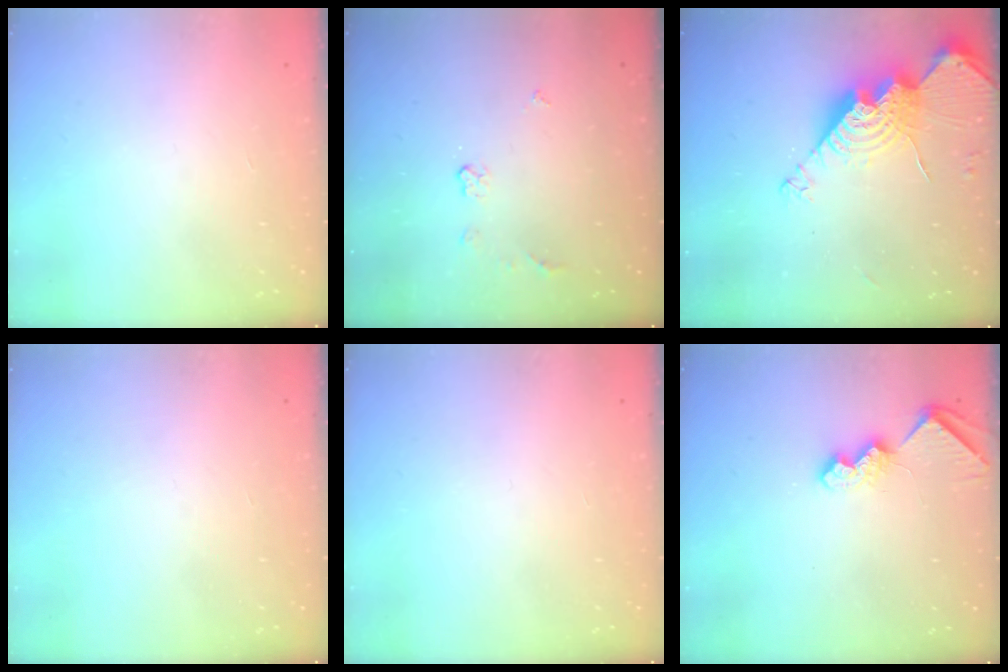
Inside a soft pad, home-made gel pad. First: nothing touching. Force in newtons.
{"total": 3.8, "press": 3.8, "slide": 0.6}
{"total": 16.4, "press": 16.4, "slide": 1.1}
{"total": 0.0}
{"total": 0.0}
{"total": 6.8, "press": 6.8, "slide": 0.8}